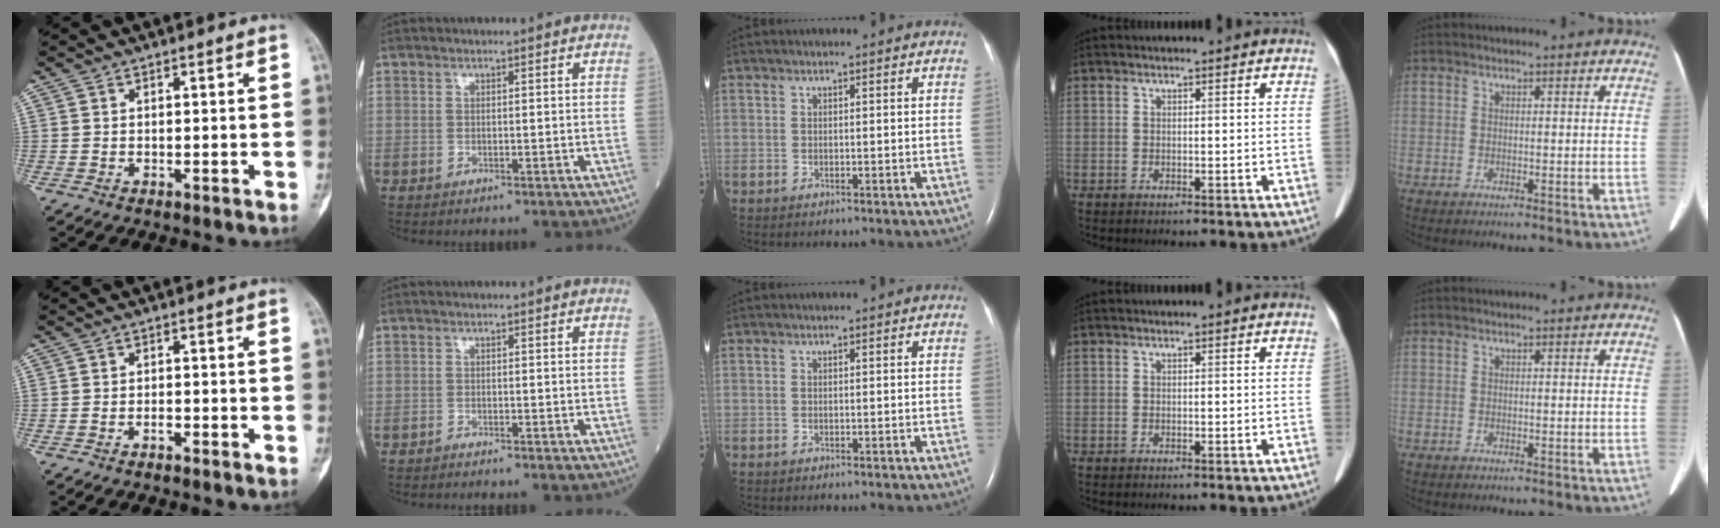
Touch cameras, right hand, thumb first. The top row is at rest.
{"thumb": {"total": 1.1, "force": [-0.8, 0.4, 0.6], "torque": [-0.013, 0.008, -0.015]}, "index": {"total": 1.2, "force": [-1.1, -0.2, 0.4], "torque": [-0.004, 0.001, -0.017]}}